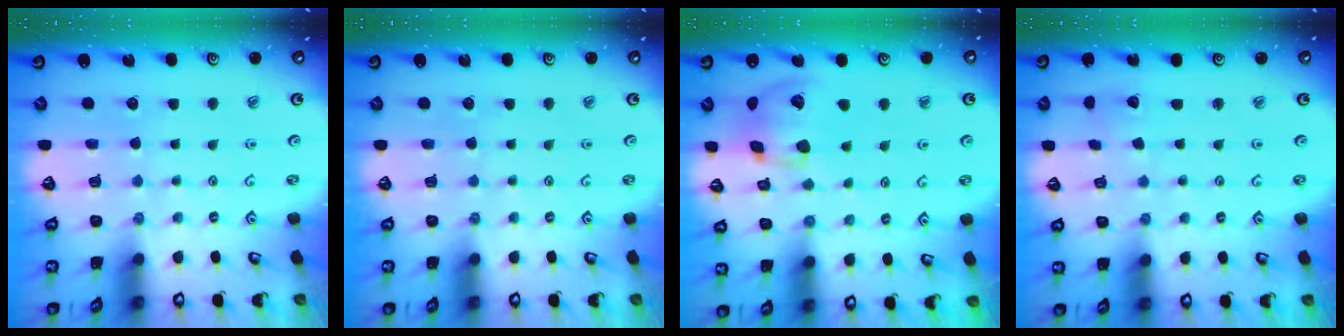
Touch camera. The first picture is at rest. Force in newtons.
{"total": 0.0}
{"total": 15.5, "press": 15.3, "slide": 2.5}
{"total": 1.7, "press": 1.7, "slide": 0.1}